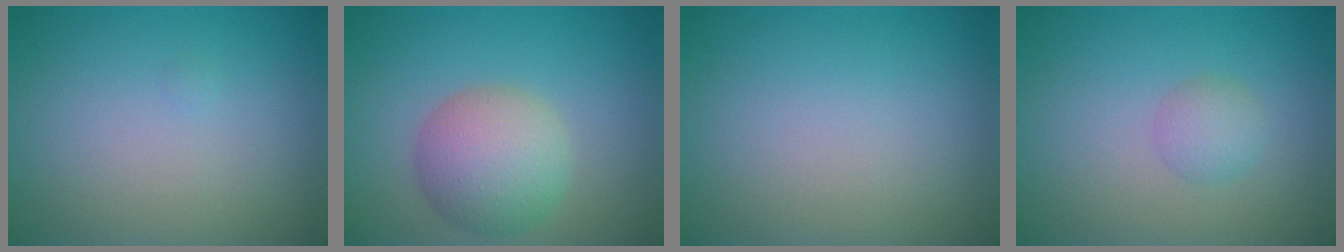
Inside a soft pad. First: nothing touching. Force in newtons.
{"total": 5.5, "press": 5.5, "slide": 0.1}
{"total": 0.0}
{"total": 1.5, "press": 1.5, "slide": 0.0}